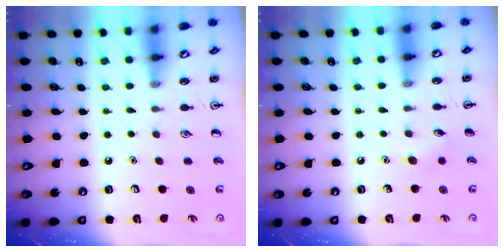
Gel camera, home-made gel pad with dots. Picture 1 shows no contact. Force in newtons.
{"total": 4.1, "press": 3.9, "slide": 1.3}